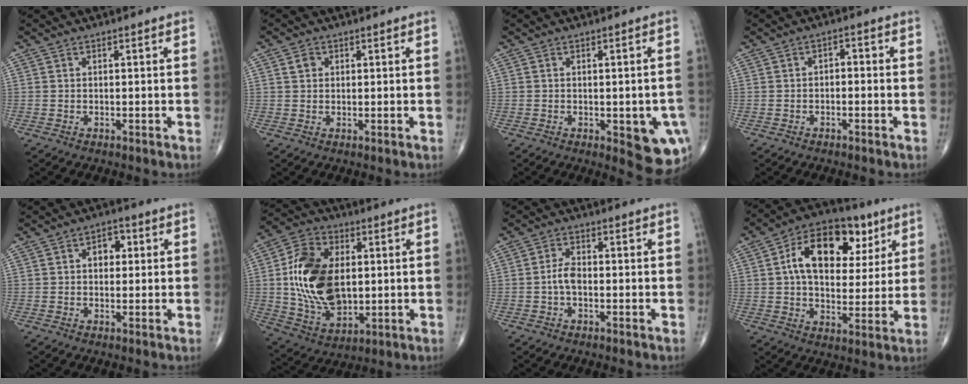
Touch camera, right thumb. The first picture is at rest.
{"total": 1.9, "force": [0.7, 1.6, 0.8], "torque": [-0.008, 0.001, 0.011]}
{"total": 9.6, "force": [-2.7, 3.8, 8.4], "torque": [-0.075, -0.005, -0.024]}
{"total": 1.8, "force": [-0.7, 1.2, 1.2], "torque": [-0.007, 0.012, -0.019]}
{"total": 4.1, "force": [0.7, 2.9, 2.8], "torque": [-0.021, 0.010, 0.005]}
{"total": 18.9, "force": [1.4, 11.9, 14.6], "torque": [-0.252, -0.006, 0.034]}
{"total": 3.1, "force": [-0.7, 1.7, 2.5], "torque": [-0.048, 0.010, -0.018]}
{"total": 17.4, "force": [5.8, 10.7, 12.5], "torque": [-0.164, 0.005, 0.089]}